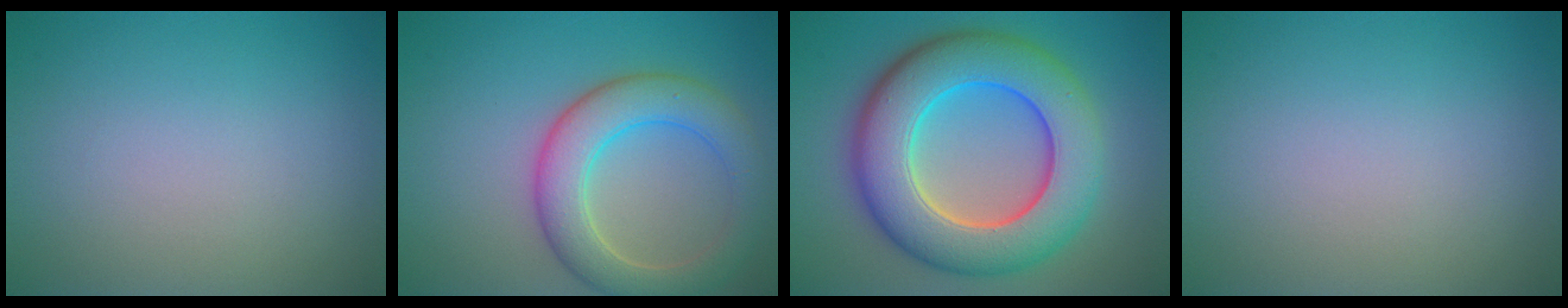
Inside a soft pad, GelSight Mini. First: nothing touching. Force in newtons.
{"total": 6.1, "press": 6.1, "slide": 0.3}
{"total": 11.5, "press": 11.5, "slide": 0.7}
{"total": 0.0}